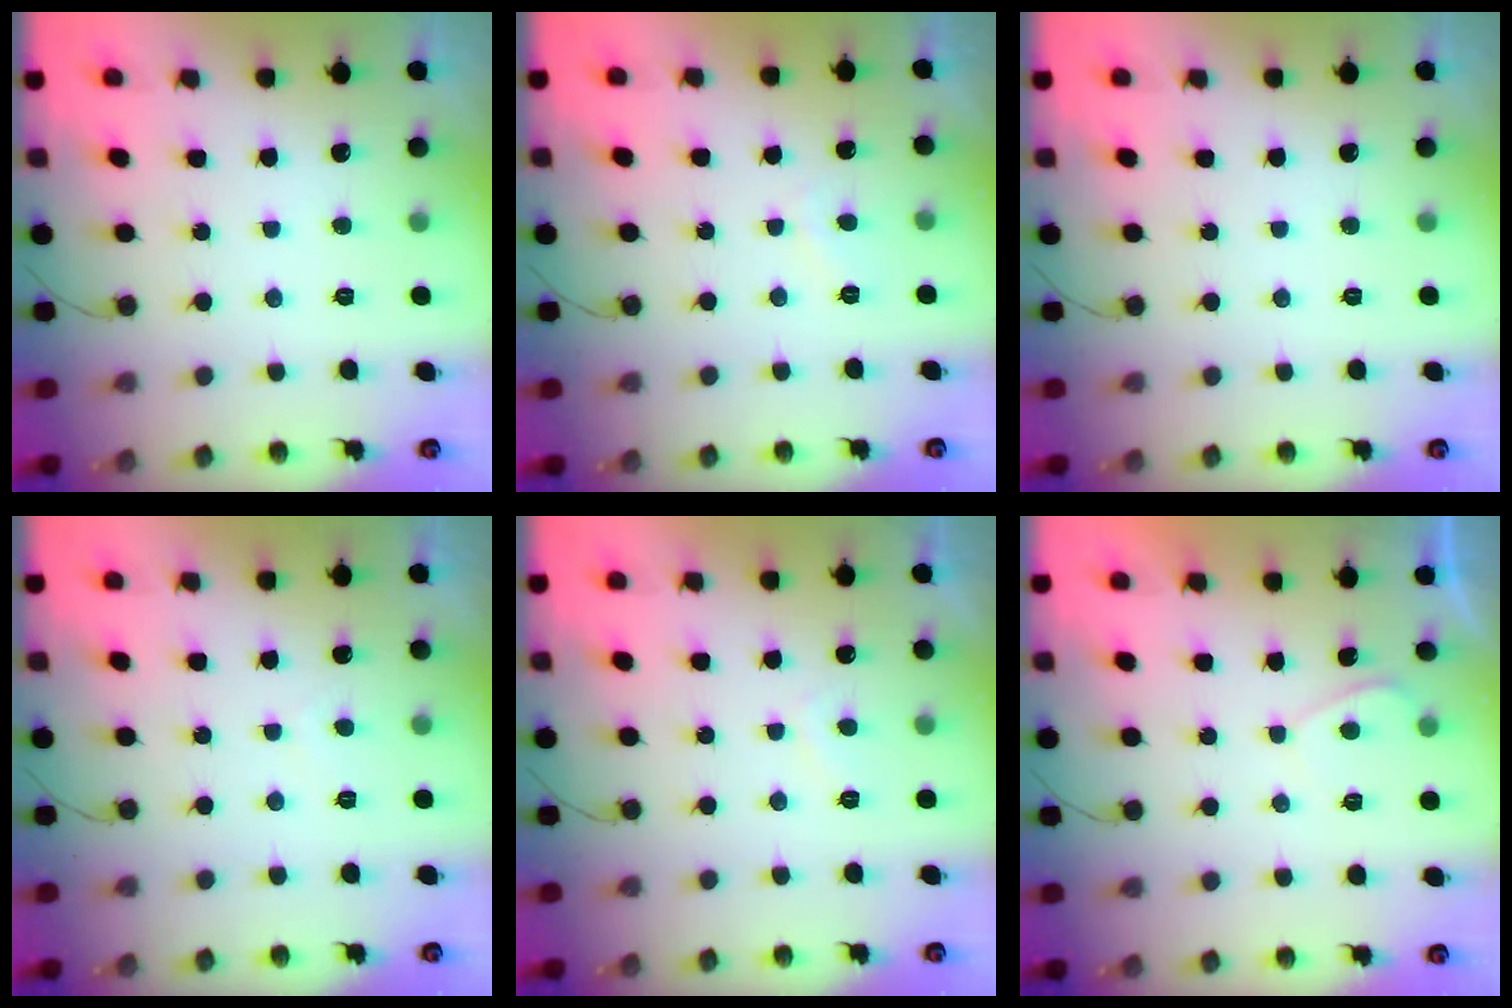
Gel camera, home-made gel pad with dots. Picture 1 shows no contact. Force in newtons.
{"total": 1.4, "press": 1.3, "slide": 0.5}
{"total": 0.0}
{"total": 0.0}
{"total": 1.1, "press": 0.9, "slide": 0.6}
{"total": 0.6, "press": 0.4, "slide": 0.5}